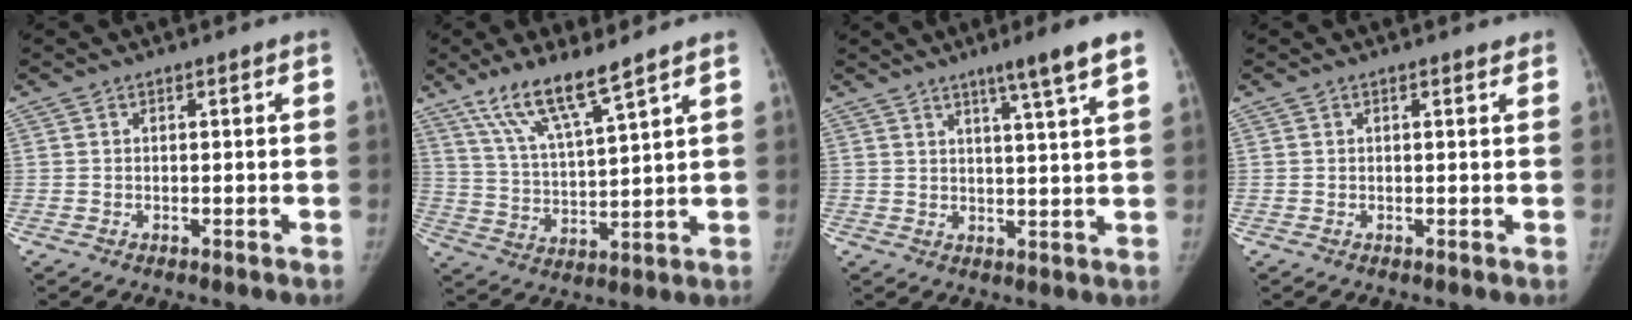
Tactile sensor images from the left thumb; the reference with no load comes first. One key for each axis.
{"total": 10.8, "fx": 7.9, "fy": 1.3, "fz": 7.3, "tx": -0.135, "ty": -0.042, "tz": 0.161}
{"total": 7.5, "fx": 4.7, "fy": -0.6, "fz": 5.8, "tx": -0.088, "ty": -0.026, "tz": 0.071}
{"total": 0.9, "fx": 0.7, "fy": 0.2, "fz": 0.5, "tx": -0.006, "ty": -0.002, "tz": 0.008}